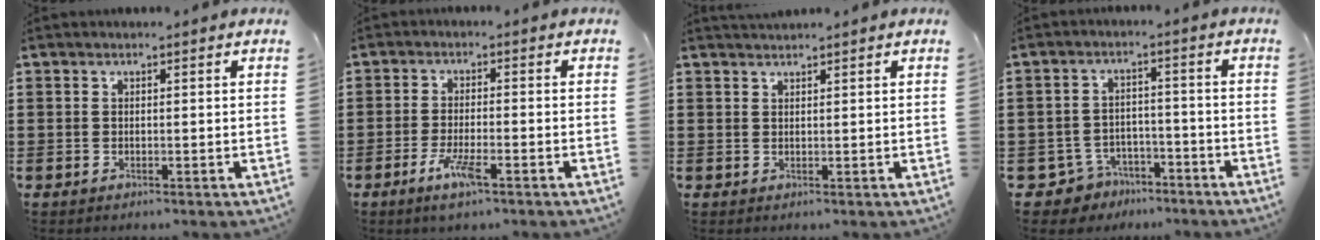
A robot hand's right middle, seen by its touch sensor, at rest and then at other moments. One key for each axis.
{"total": 4.7, "fx": -2.6, "fy": 0.7, "fz": 3.9, "tx": -0.081, "ty": -0.010, "tz": -0.047}
{"total": 1.2, "fx": 1.2, "fy": 0.1, "fz": 0.0, "tx": -0.002, "ty": 0.001, "tz": 0.022}
{"total": 4.5, "fx": -4.0, "fy": 1.9, "fz": 0.6, "tx": -0.033, "ty": 0.005, "tz": -0.086}